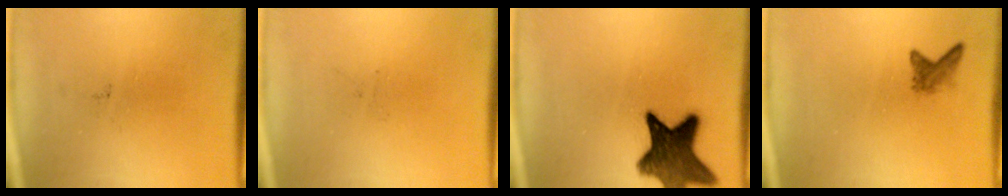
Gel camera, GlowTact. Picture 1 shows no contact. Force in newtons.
{"total": 0.0}
{"total": 12.2}
{"total": 1.7}